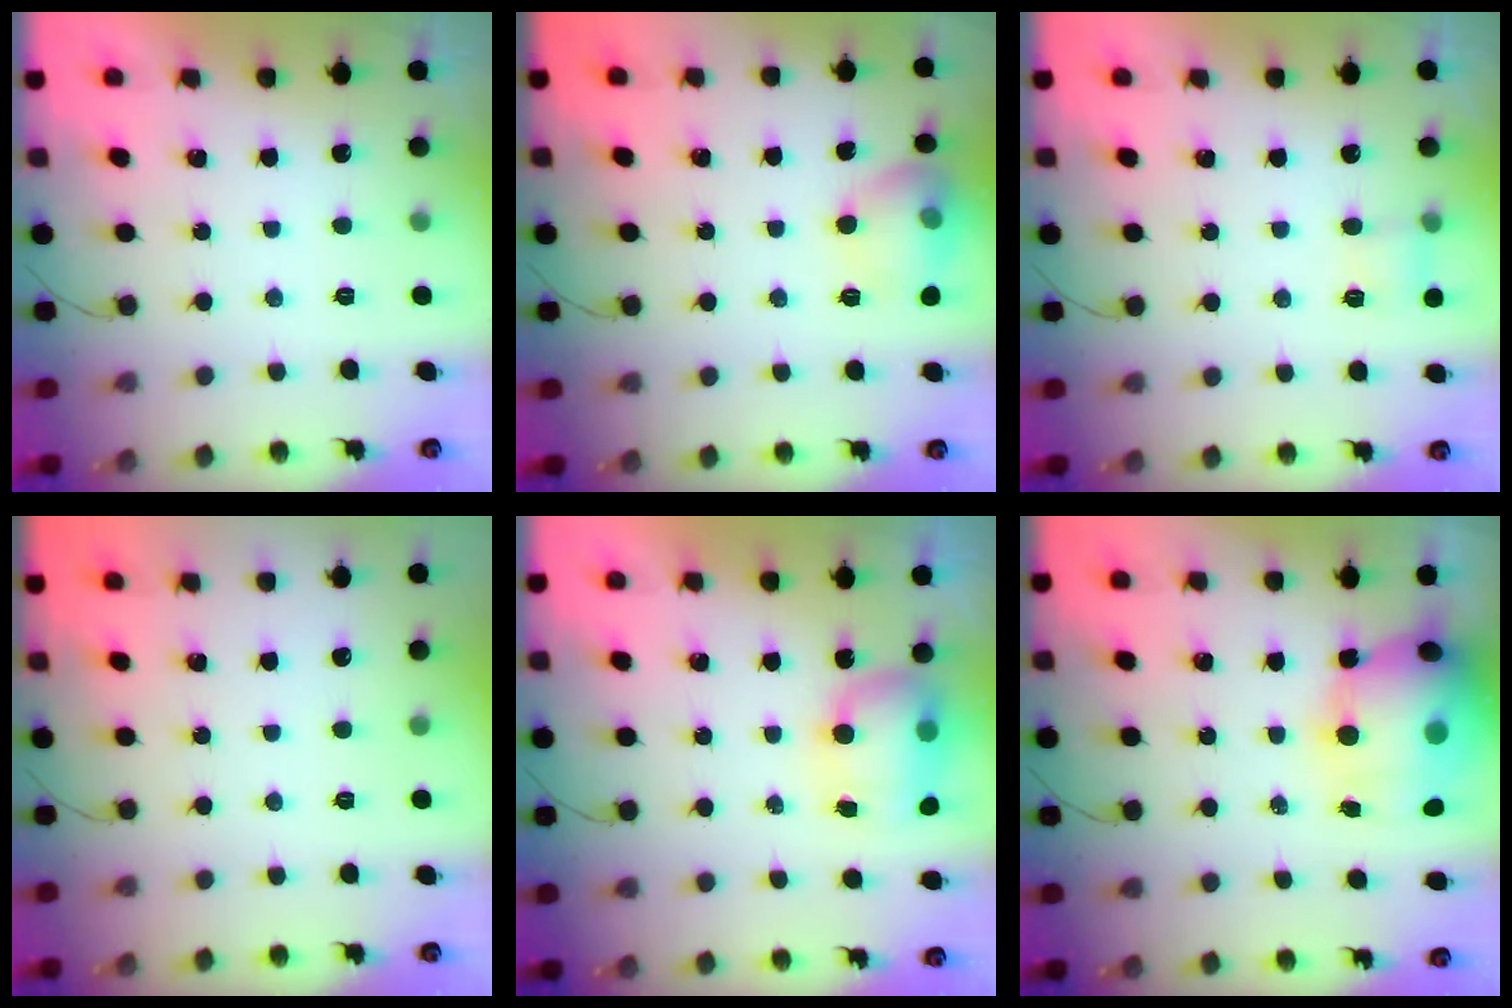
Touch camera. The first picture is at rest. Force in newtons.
{"total": 10.9, "press": 10.8, "slide": 0.8}
{"total": 4.0, "press": 3.8, "slide": 1.2}
{"total": 0.0}
{"total": 10.7, "press": 9.1, "slide": 5.6}
{"total": 19.5, "press": 19.0, "slide": 4.5}